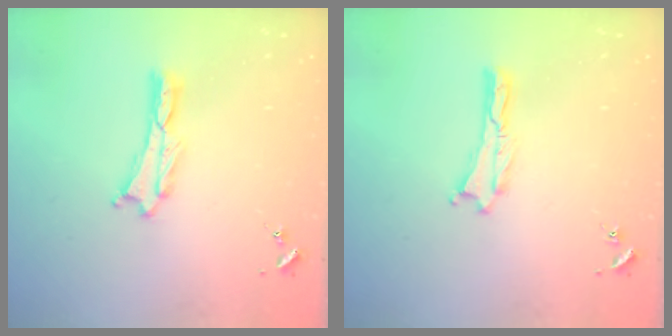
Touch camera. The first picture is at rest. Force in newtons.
{"total": 0.0}